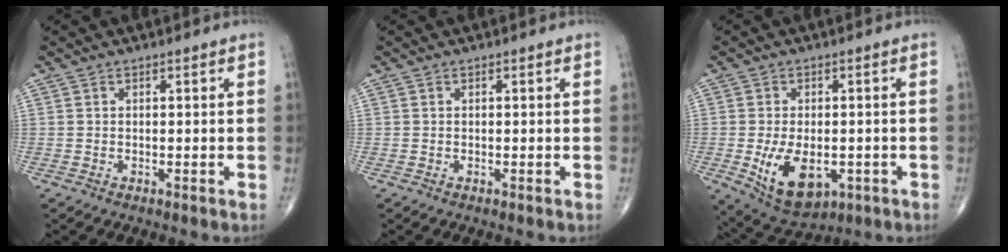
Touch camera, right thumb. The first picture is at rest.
{"total": 0.0}
{"total": 11.3, "force": [-2.9, 6.7, 8.6], "torque": [-0.130, -0.004, -0.029]}